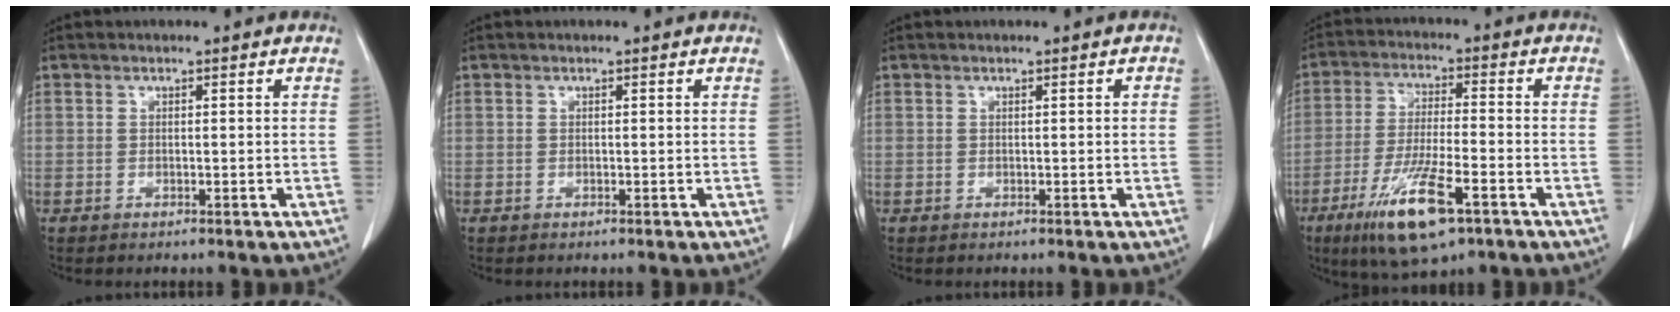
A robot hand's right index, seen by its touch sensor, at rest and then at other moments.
{"total": 0.0}
{"total": 0.5, "force": [0.1, 0.1, 0.5], "torque": [-0.008, 0.002, 0.003]}
{"total": 12.5, "force": [-6.8, 2.4, 10.3], "torque": [-0.201, -0.025, -0.116]}